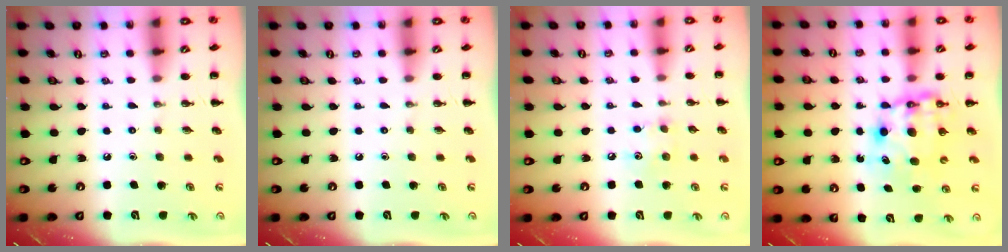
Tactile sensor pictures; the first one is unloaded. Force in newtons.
{"total": 0.0}
{"total": 7.2, "press": 7.1, "slide": 1.2}
{"total": 7.1, "press": 6.8, "slide": 2.0}